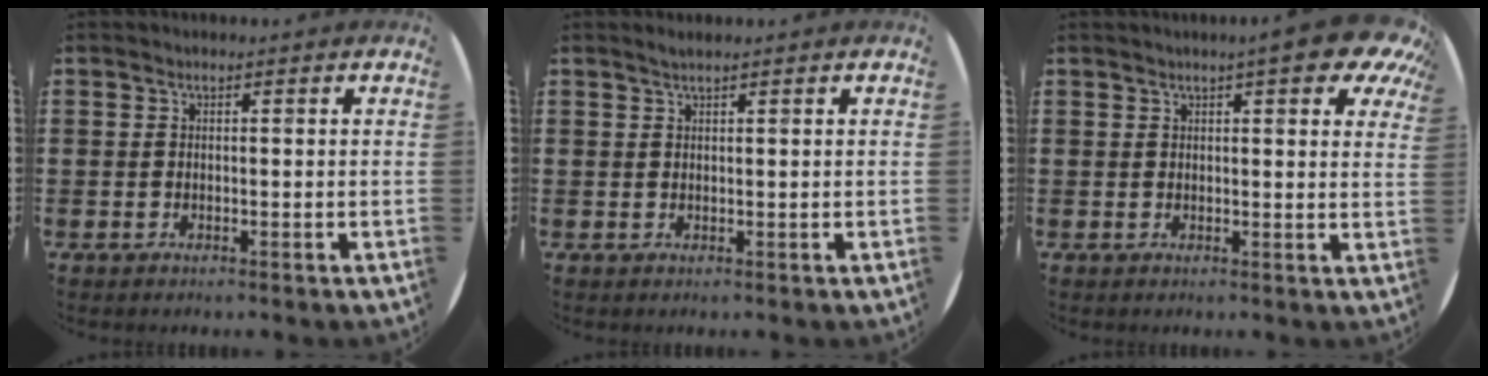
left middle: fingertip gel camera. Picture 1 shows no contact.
{"total": 0.9, "force": [0.8, -0.1, 0.4], "torque": [-0.006, 0.002, 0.014]}
{"total": 7.4, "force": [5.2, 1.2, 5.1], "torque": [-0.070, -0.015, 0.081]}